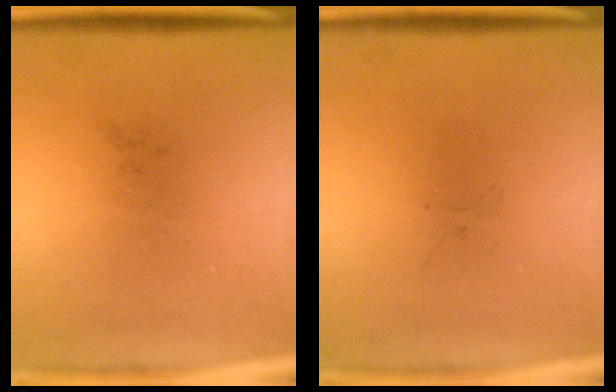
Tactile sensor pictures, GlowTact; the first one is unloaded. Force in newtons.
{"total": 0.0}